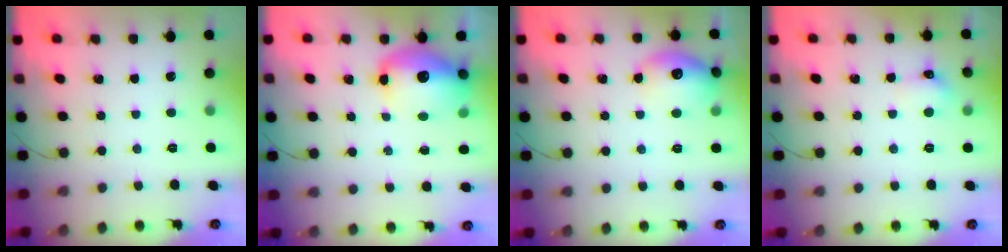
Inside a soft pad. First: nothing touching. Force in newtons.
{"total": 13.6, "press": 13.3, "slide": 3.0}
{"total": 14.1, "press": 14.1, "slide": 1.1}
{"total": 5.4, "press": 5.1, "slide": 1.9}